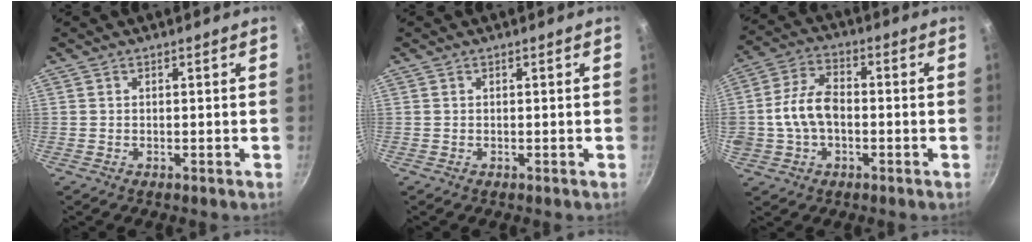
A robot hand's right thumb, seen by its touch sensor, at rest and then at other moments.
{"total": 0.0}
{"total": 9.9, "force": [-1.0, 6.6, 7.4], "torque": [-0.133, 0.030, -0.025]}